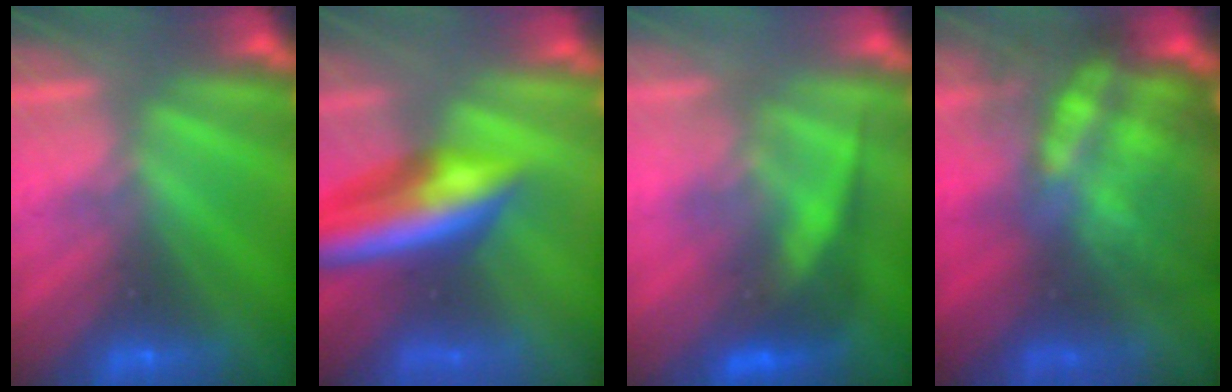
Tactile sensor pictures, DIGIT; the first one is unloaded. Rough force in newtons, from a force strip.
{"total": 9.3}
{"total": 2.7}
{"total": 13.2}